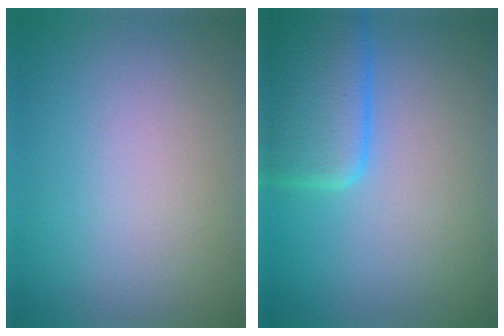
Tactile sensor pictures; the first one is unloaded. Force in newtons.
{"total": 5.7, "press": 5.7, "slide": 0.5}